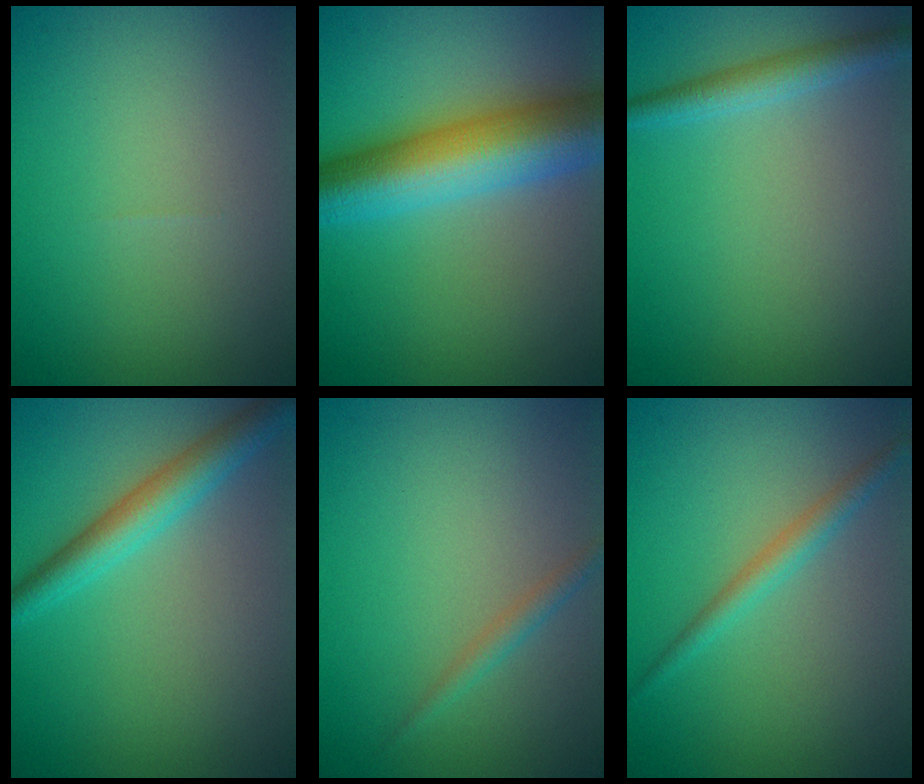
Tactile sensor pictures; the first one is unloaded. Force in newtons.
{"total": 9.5, "press": 9.5, "slide": 0.1}
{"total": 2.3, "press": 2.2, "slide": 0.1}
{"total": 3.8, "press": 3.8, "slide": 0.1}
{"total": 1.2, "press": 1.2, "slide": 0.0}
{"total": 1.9, "press": 1.9, "slide": 0.0}